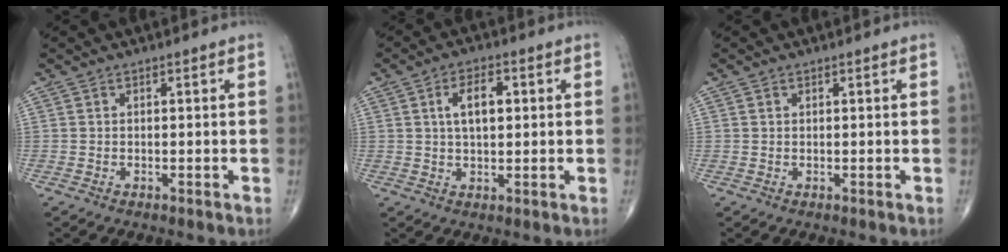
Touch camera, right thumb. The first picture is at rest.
{"total": 6.5, "force": [1.5, 3.3, 5.3], "torque": [-0.086, 0.004, 0.025]}
{"total": 0.6, "force": [0.4, 0.4, 0.3], "torque": [-0.002, -0.002, 0.007]}